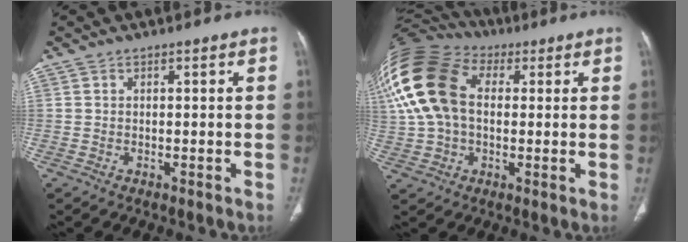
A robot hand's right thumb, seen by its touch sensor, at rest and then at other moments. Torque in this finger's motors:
{"motor_torque": [-0.73, 2.86, 2.47, 0.28, 0.80]}